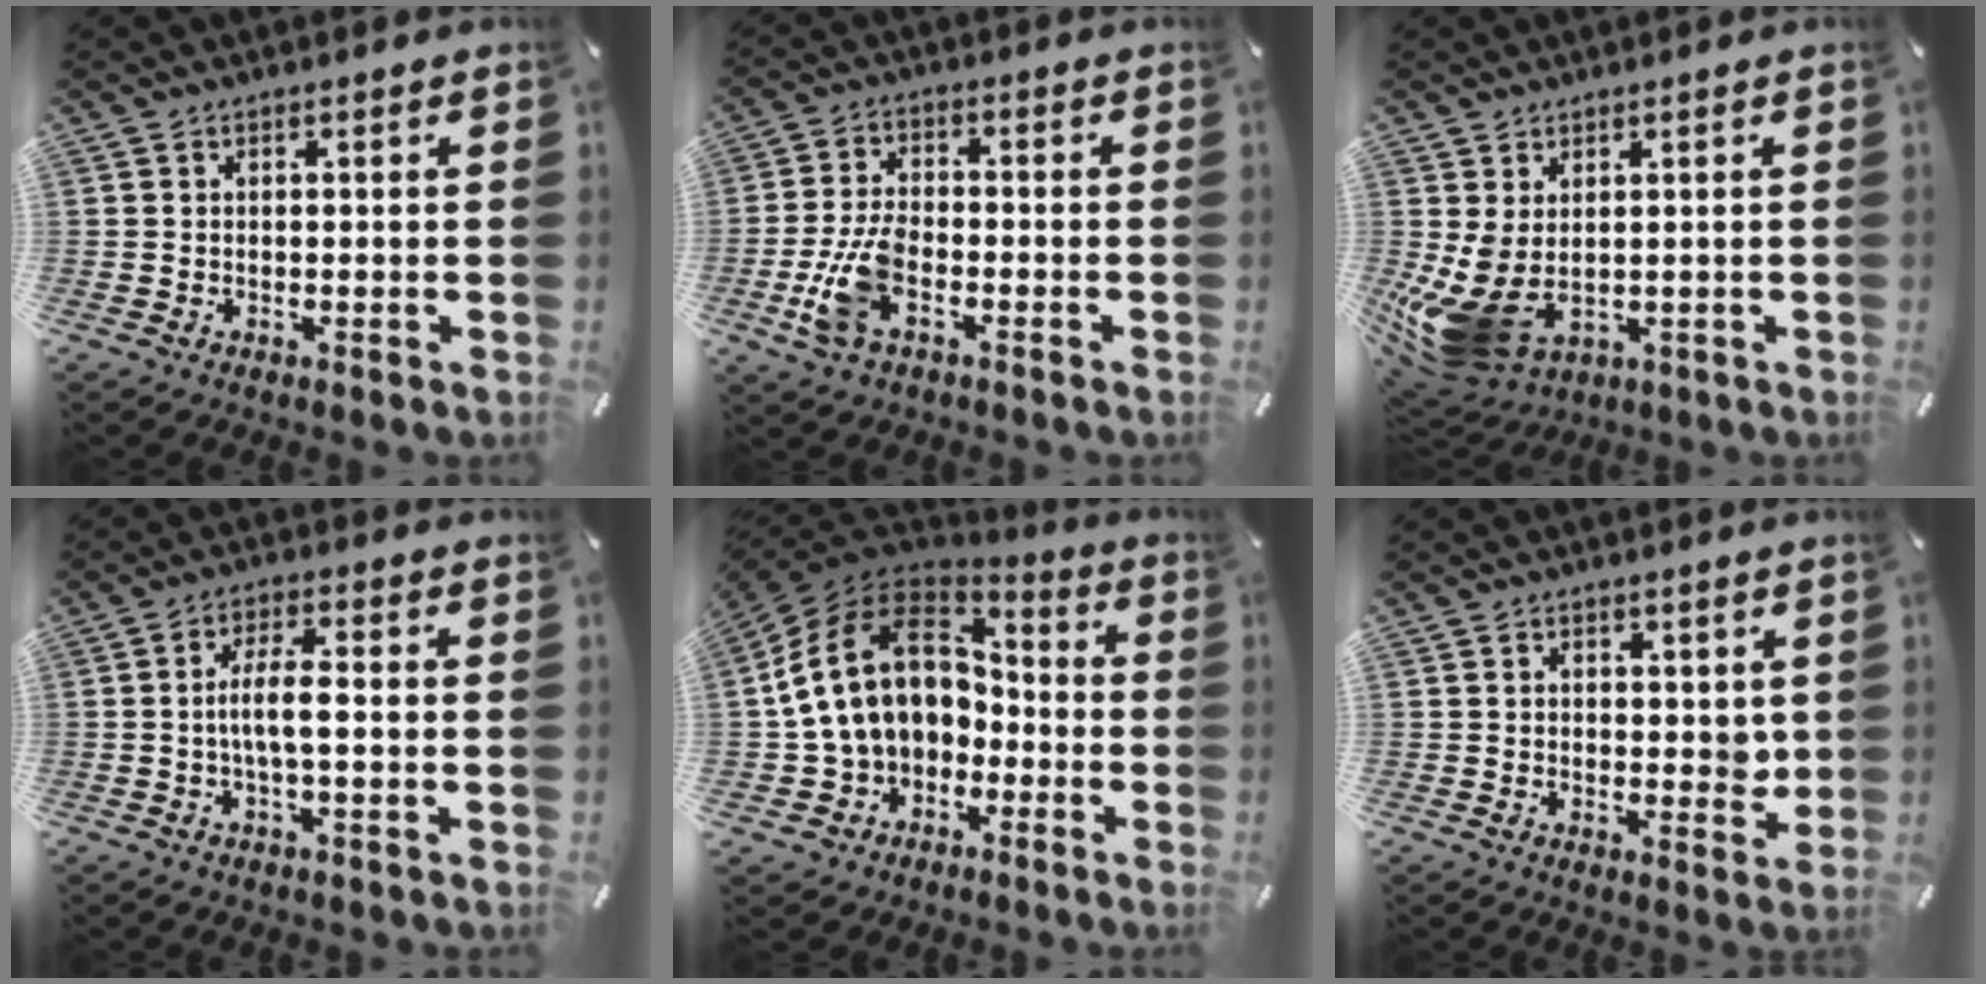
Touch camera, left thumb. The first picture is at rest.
{"total": 9.5, "force": [-3.3, 5.0, 7.3], "torque": [-0.161, 0.000, -0.059]}
{"total": 8.9, "force": [-0.5, 6.5, 6.1], "torque": [-0.145, -0.017, -0.007]}
{"total": 6.6, "force": [-1.0, 1.9, 6.2], "torque": [-0.124, 0.002, -0.021]}
{"total": 17.7, "force": [1.6, 13.9, 11.0], "torque": [-0.229, 0.012, 0.030]}
{"total": 3.8, "force": [0.9, 2.9, 2.2], "torque": [-0.011, -0.007, 0.012]}